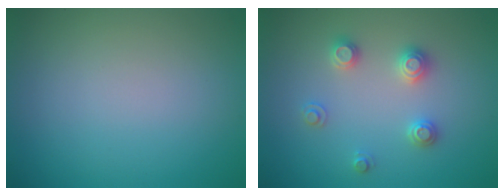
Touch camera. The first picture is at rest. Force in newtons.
{"total": 2.5, "press": 2.5, "slide": 0.3}